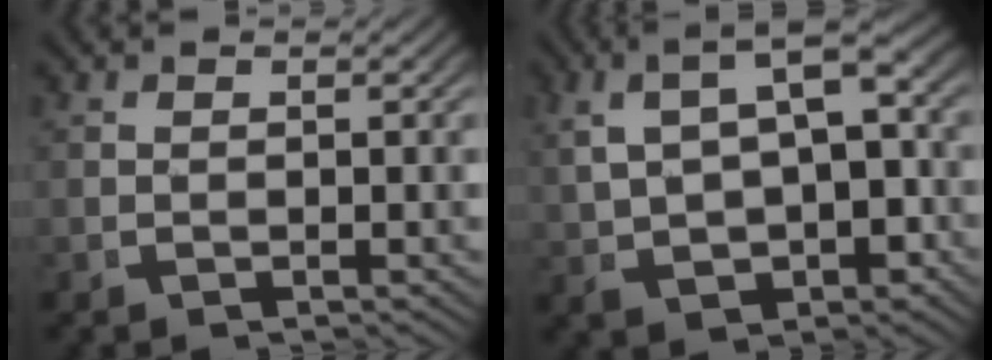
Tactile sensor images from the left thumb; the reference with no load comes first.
{"total": 9.5, "force": [2.0, 5.7, 7.3], "torque": [-0.113, 0.010, 0.040]}